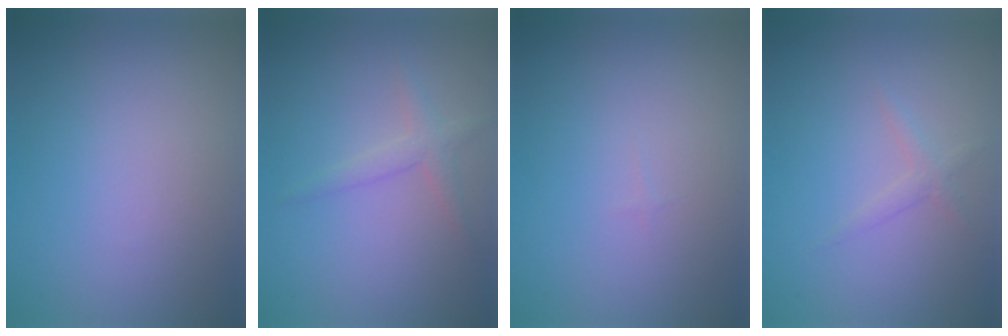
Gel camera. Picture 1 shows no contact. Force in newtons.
{"total": 1.8, "press": 1.8, "slide": 0.1}
{"total": 0.0}
{"total": 1.2, "press": 1.2, "slide": 0.1}